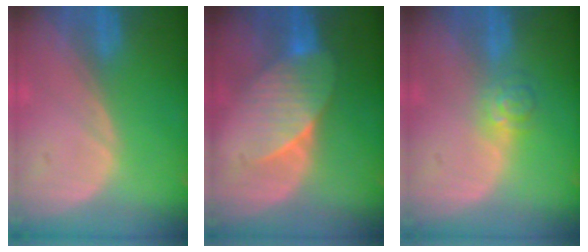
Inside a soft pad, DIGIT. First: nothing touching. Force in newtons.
{"total": 7.3, "press": 6.9, "slide": 2.5}
{"total": 3.6, "press": 3.5, "slide": 0.7}